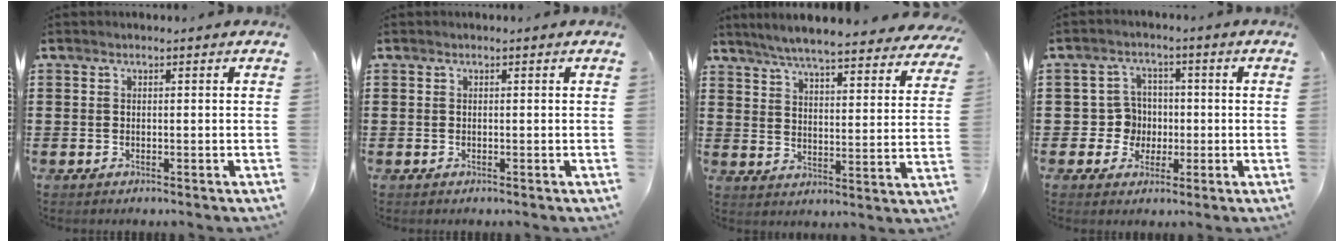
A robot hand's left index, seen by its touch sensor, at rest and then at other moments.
{"total": 0.0}
{"total": 6.1, "force": [5.7, -0.5, 2.2], "torque": [-0.068, -0.041, 0.096]}
{"total": 5.0, "force": [-0.5, 4.8, 1.4], "torque": [-0.037, 0.010, -0.011]}